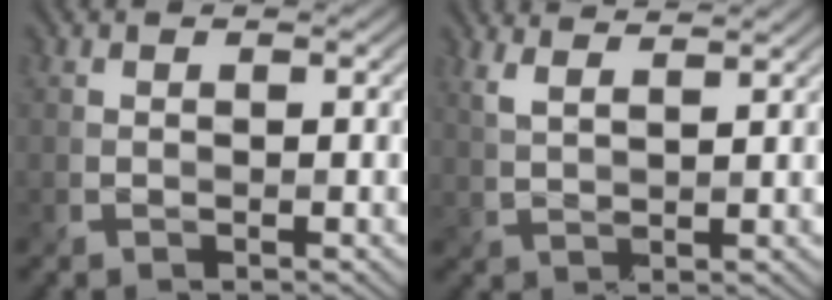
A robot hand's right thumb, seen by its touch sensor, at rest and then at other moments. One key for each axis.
{"total": 4.9, "fx": 4.0, "fy": 0.9, "fz": 2.8, "tx": -0.048, "ty": 0.012, "tz": 0.056}